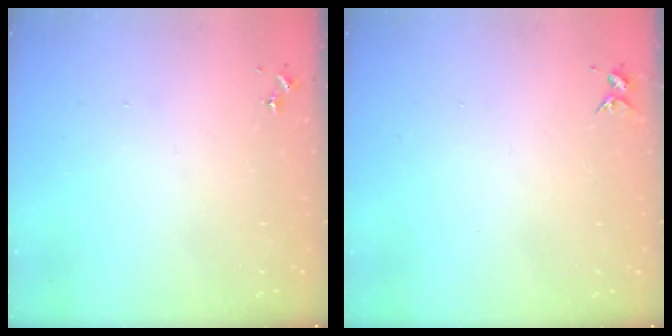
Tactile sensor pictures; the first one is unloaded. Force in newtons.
{"total": 3.7, "press": 3.6, "slide": 0.4}